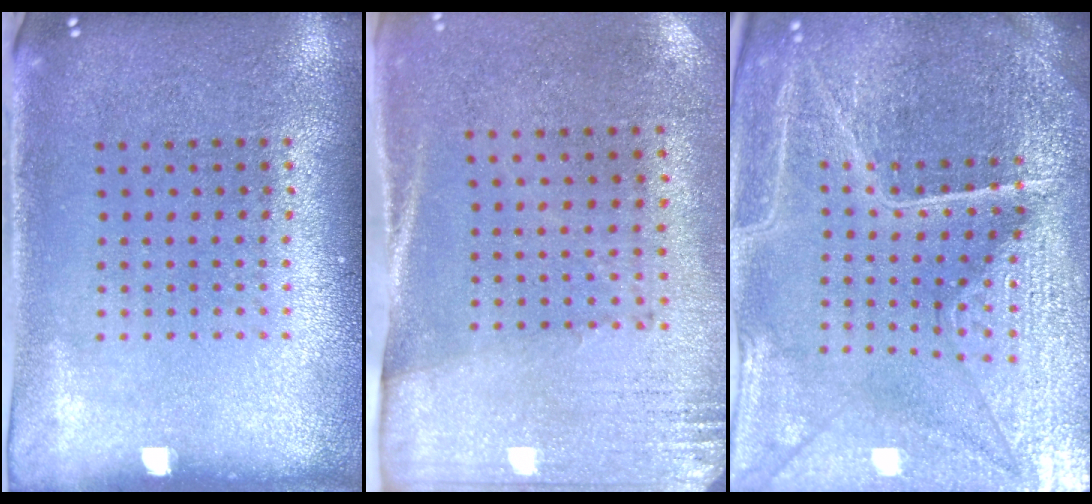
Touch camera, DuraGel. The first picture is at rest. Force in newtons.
{"total": 2.8, "press": 2.4, "slide": 1.4}
{"total": 5.9, "press": 5.3, "slide": 2.5}